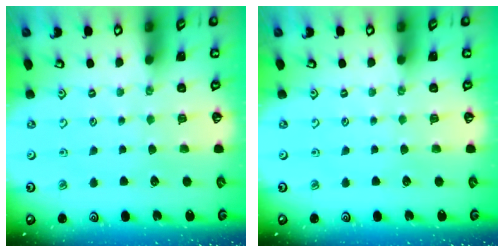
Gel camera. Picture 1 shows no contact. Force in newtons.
{"total": 0.0}